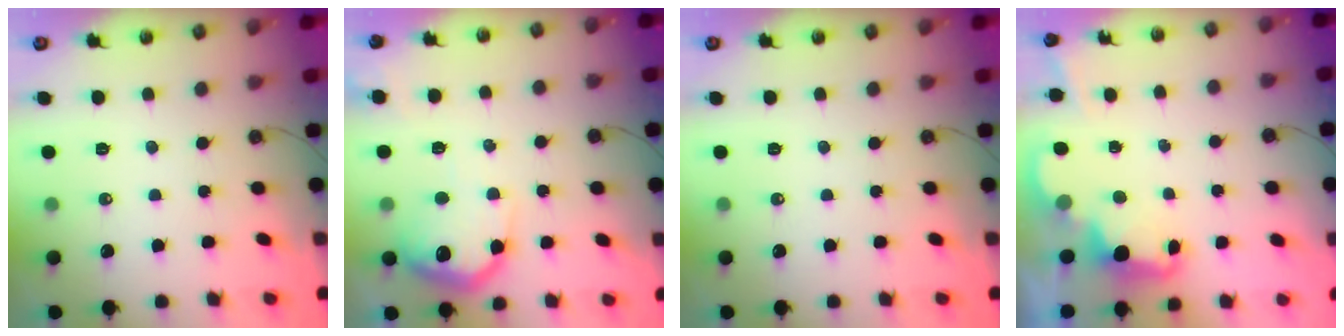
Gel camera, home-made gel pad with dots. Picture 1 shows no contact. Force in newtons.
{"total": 15.9, "press": 15.9, "slide": 1.1}
{"total": 0.0}
{"total": 2.5, "press": 2.4, "slide": 0.5}